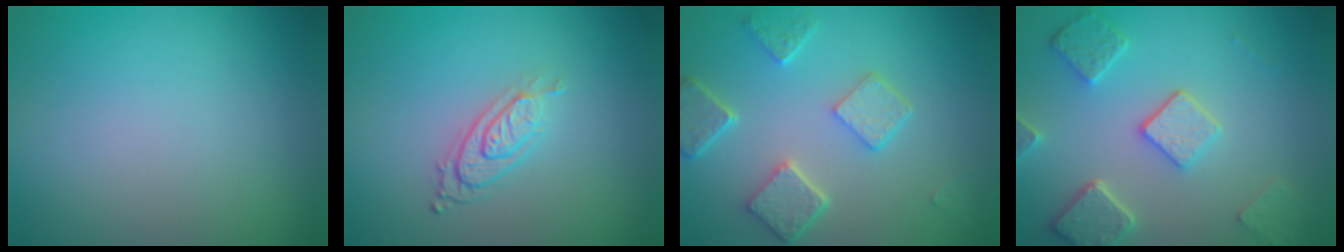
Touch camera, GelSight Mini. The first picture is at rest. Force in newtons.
{"total": 3.1, "press": 2.1, "slide": 2.3}
{"total": 4.9, "press": 4.0, "slide": 2.9}
{"total": 5.0, "press": 3.9, "slide": 3.1}